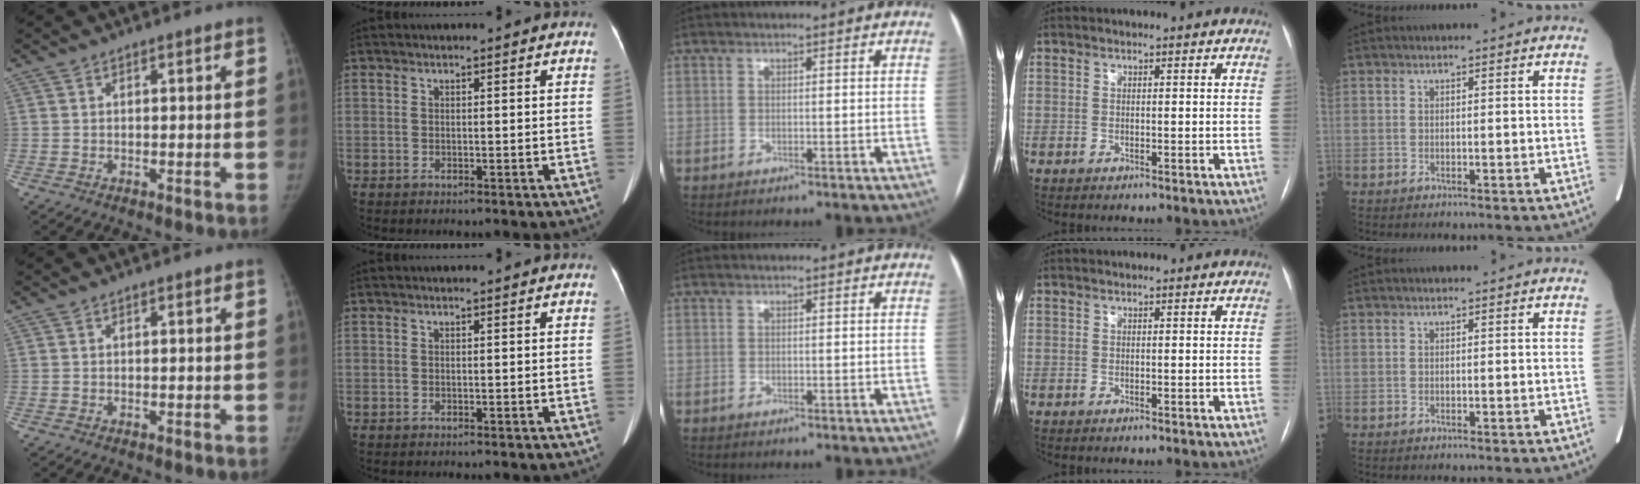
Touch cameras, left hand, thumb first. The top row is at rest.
{}